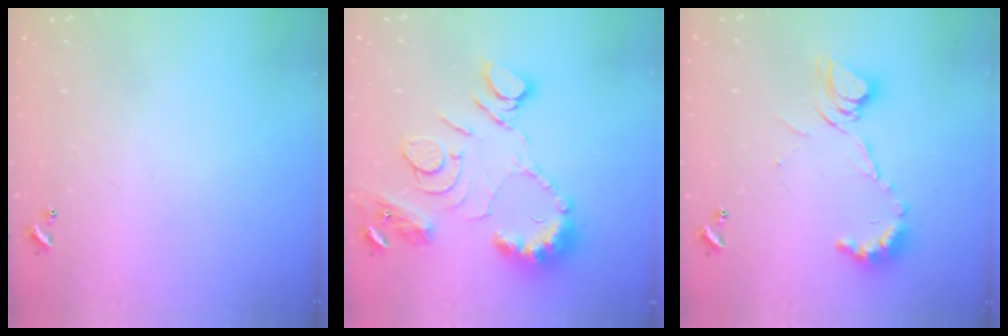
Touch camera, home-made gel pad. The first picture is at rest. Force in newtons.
{"total": 14.6, "press": 14.5, "slide": 1.7}
{"total": 14.0, "press": 13.9, "slide": 2.1}